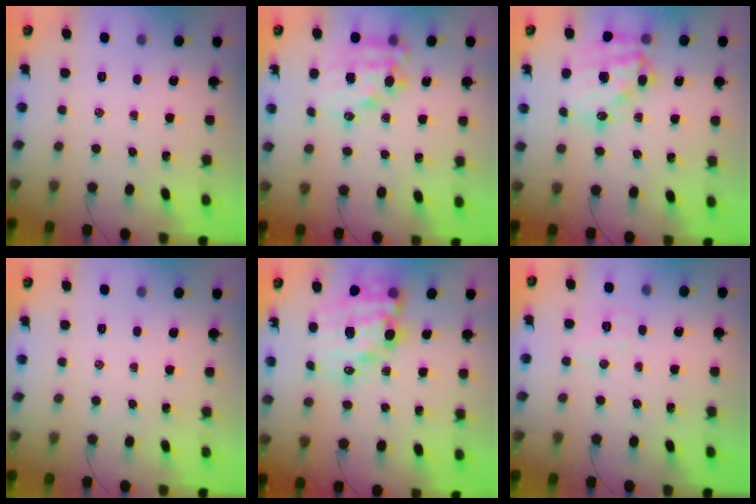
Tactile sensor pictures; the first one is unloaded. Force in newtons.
{"total": 13.4, "press": 13.0, "slide": 3.3}
{"total": 18.3, "press": 17.8, "slide": 4.1}
{"total": 0.0}
{"total": 16.0, "press": 15.4, "slide": 4.1}
{"total": 5.2, "press": 5.1, "slide": 1.0}